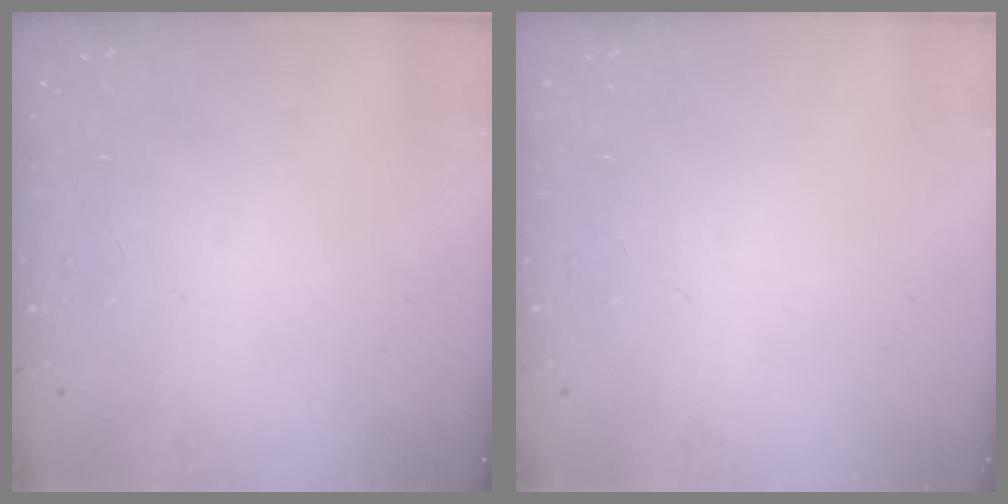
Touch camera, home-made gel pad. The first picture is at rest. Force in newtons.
{"total": 0.0}